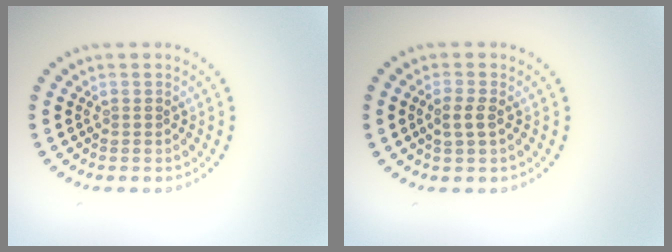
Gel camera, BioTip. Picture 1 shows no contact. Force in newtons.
{"total": 1.6, "press": 1.5, "slide": 0.5}